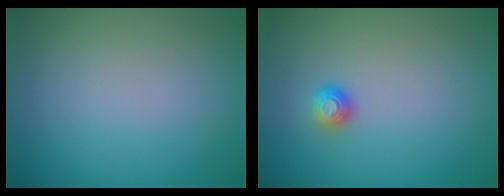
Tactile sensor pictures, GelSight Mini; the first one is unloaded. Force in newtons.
{"total": 1.2, "press": 1.1, "slide": 0.4}